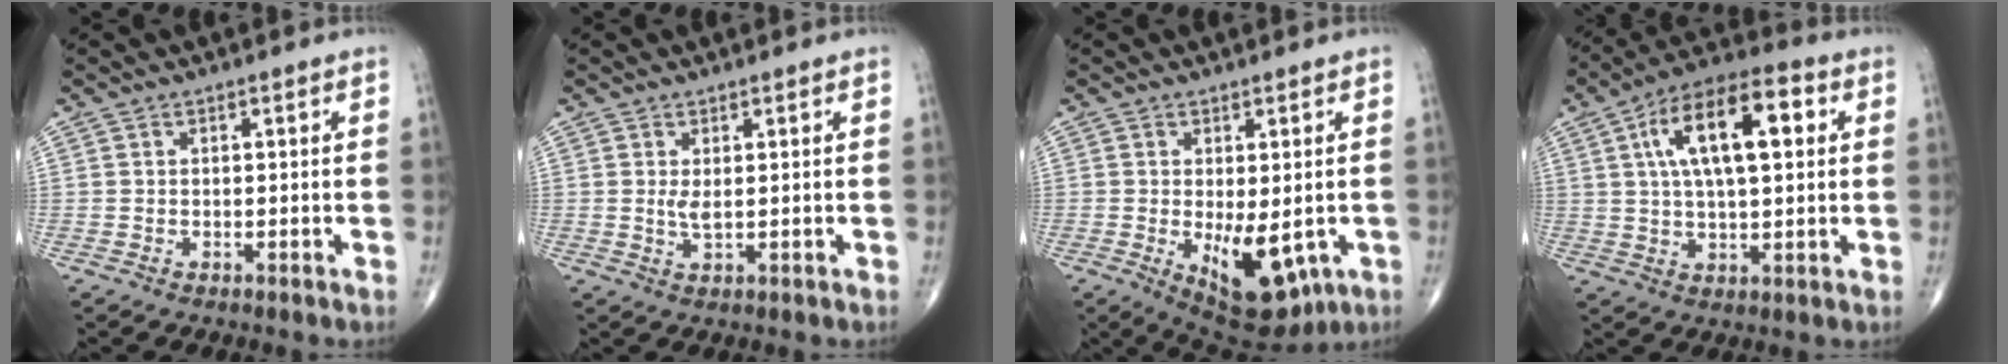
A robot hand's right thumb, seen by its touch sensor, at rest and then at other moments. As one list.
[{"total": 1.8, "force": [0.4, 0.6, 1.7], "torque": [-0.033, -0.006, 0.012]}, {"total": 11.6, "force": [-2.8, 5.5, 9.8], "torque": [-0.120, -0.017, -0.023]}, {"total": 16.3, "force": [4.3, 6.8, 14.2], "torque": [-0.229, 0.016, 0.064]}]